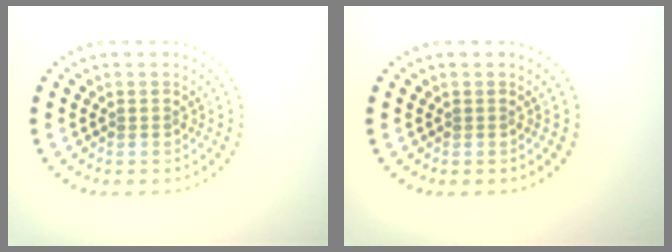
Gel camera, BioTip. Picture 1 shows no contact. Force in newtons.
{"total": 0.0}